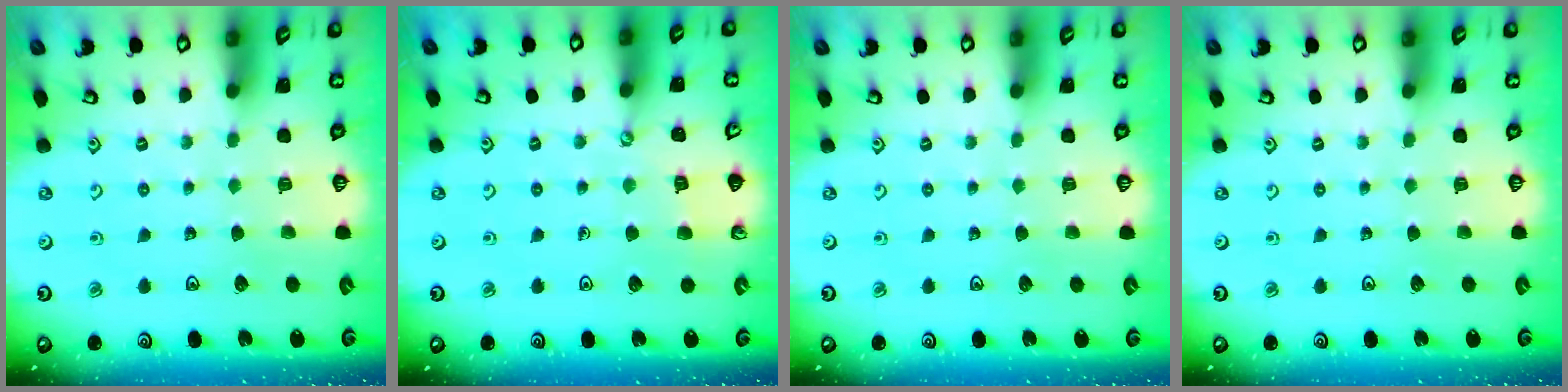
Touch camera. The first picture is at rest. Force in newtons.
{"total": 3.2, "press": 3.1, "slide": 0.5}
{"total": 0.0}
{"total": 0.0}